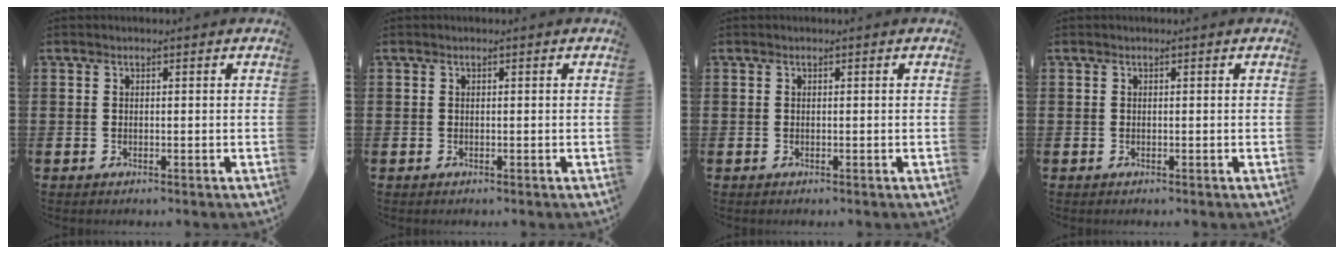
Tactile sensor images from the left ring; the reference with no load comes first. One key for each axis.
{"total": 0.0}
{"total": 0.0}
{"total": 0.0}